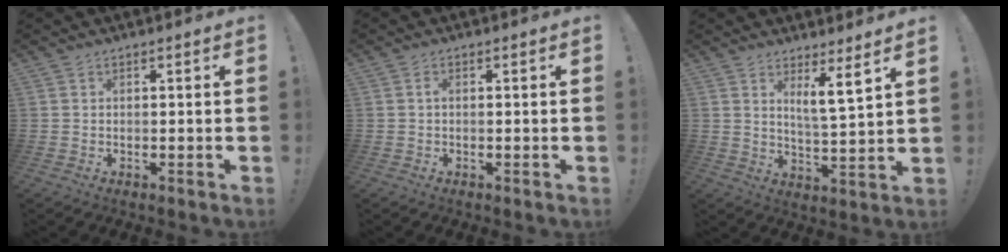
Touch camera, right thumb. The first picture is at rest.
{"total": 0.7, "force": [-0.2, 0.4, 0.6], "torque": [-0.013, 0.002, -0.005]}
{"total": 7.9, "force": [5.2, 0.4, 6.0], "torque": [-0.089, -0.038, 0.081]}